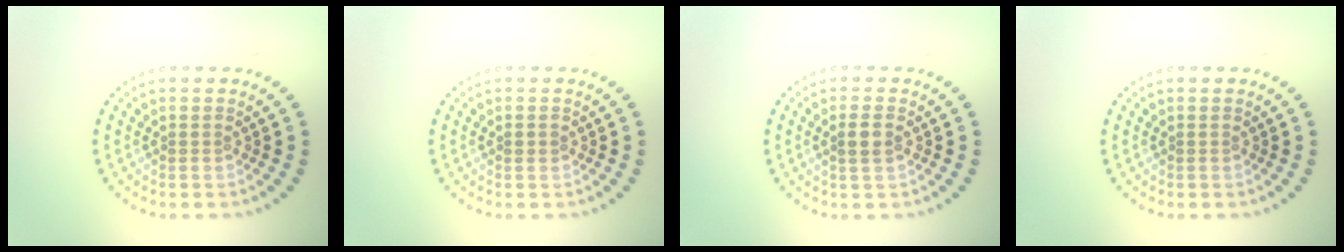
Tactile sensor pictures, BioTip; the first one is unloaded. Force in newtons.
{"total": 0.7, "press": 0.7, "slide": 0.2}
{"total": 1.6, "press": 1.5, "slide": 0.5}
{"total": 0.0}